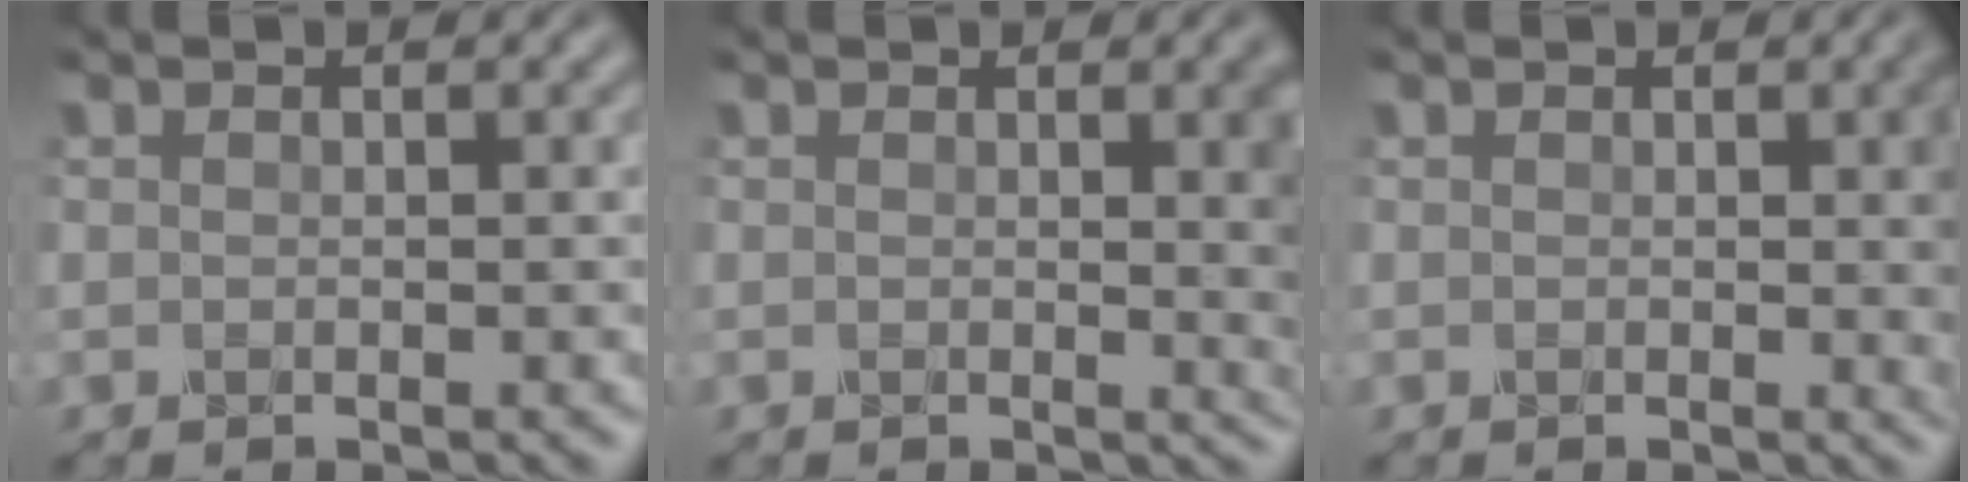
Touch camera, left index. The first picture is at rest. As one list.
[{"total": 4.1, "force": [0.5, 1.2, 3.9], "torque": [-0.029, 0.002, 0.006]}, {"total": 3.5, "force": [0.4, 0.9, 3.4], "torque": [-0.026, 0.004, 0.004]}]